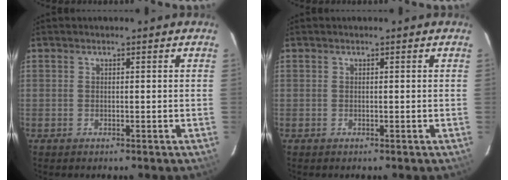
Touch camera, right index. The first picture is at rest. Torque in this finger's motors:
{"motor_torque": [0.00, 0.00, 0.00, 0.00]}